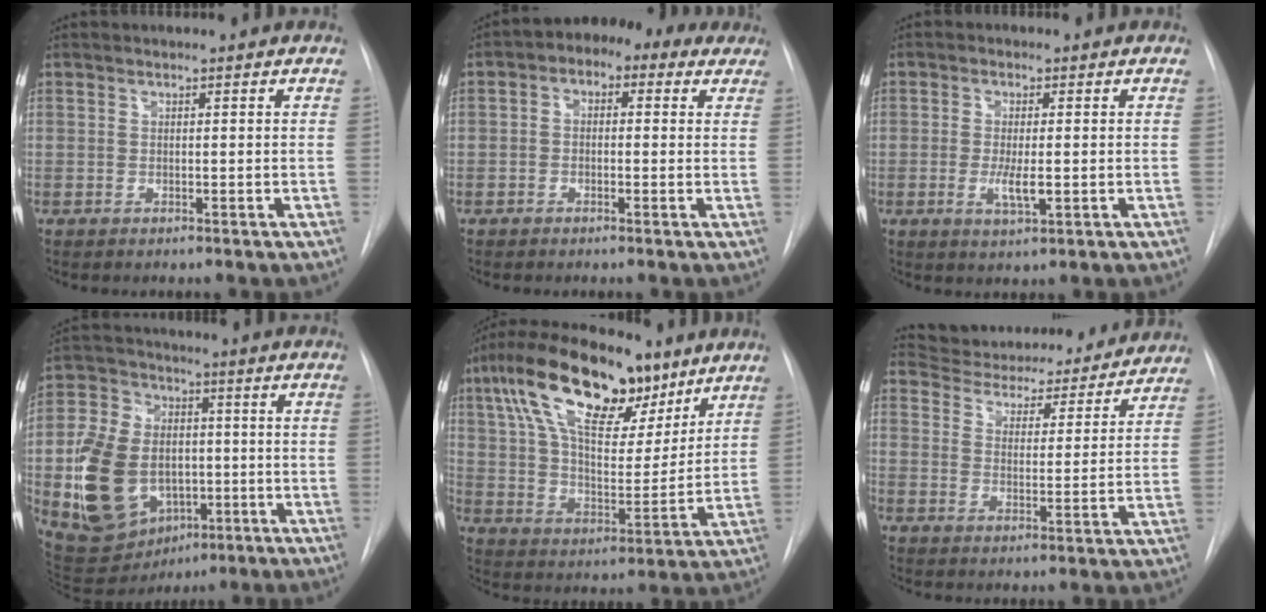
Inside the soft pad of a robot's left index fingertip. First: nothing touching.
{"total": 7.4, "force": [3.2, 4.7, 4.7], "torque": [-0.059, 0.049, 0.038]}
{"total": 4.1, "force": [-0.8, 1.1, 3.8], "torque": [-0.077, -0.008, -0.011]}
{"total": 17.5, "force": [-3.0, 12.9, 11.5], "torque": [-0.244, 0.025, -0.032]}
{"total": 20.6, "force": [11.7, 8.0, 15.0], "torque": [-0.276, 0.033, 0.202]}
{"total": 20.5, "force": [19.0, 5.3, 5.5], "torque": [-0.082, 0.002, 0.251]}